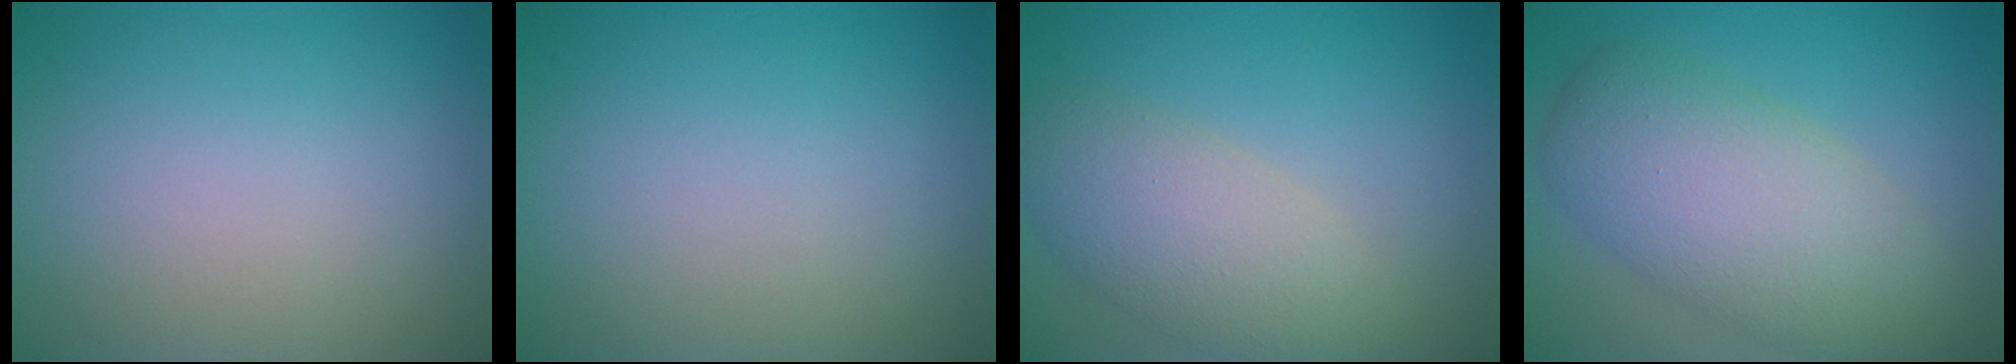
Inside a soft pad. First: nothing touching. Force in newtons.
{"total": 0.0}
{"total": 5.0, "press": 5.0, "slide": 0.4}
{"total": 7.4, "press": 7.4, "slide": 0.6}